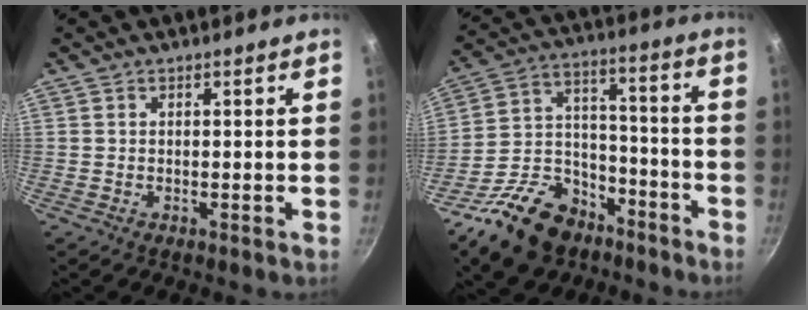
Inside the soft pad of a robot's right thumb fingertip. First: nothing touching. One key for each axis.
{"total": 18.5, "fx": -12.0, "fy": 11.2, "fz": 8.5, "tx": -0.123, "ty": 0.086, "tz": -0.200}